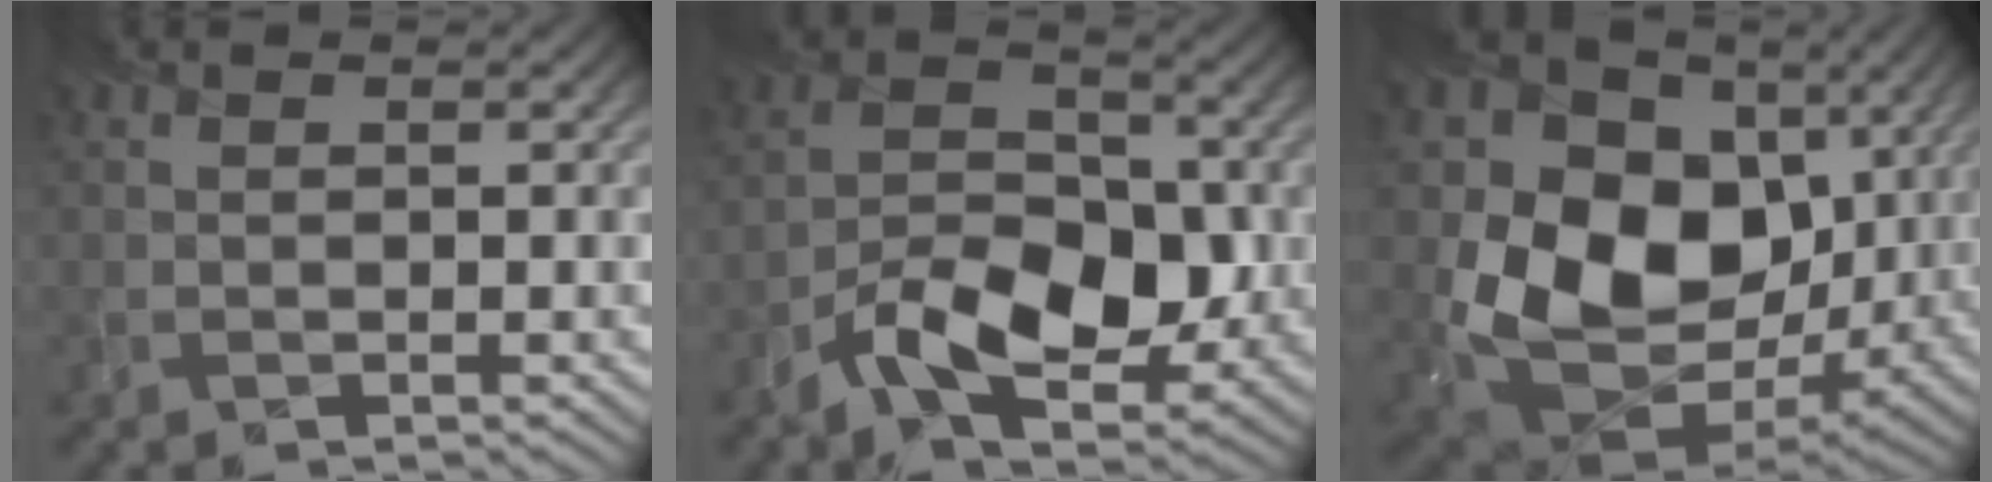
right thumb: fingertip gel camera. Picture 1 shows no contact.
{"total": 9.2, "force": [-3.8, 4.9, 6.7], "torque": [-0.120, 0.004, -0.073]}
{"total": 17.1, "force": [2.7, 13.4, 10.3], "torque": [-0.212, -0.018, 0.062]}